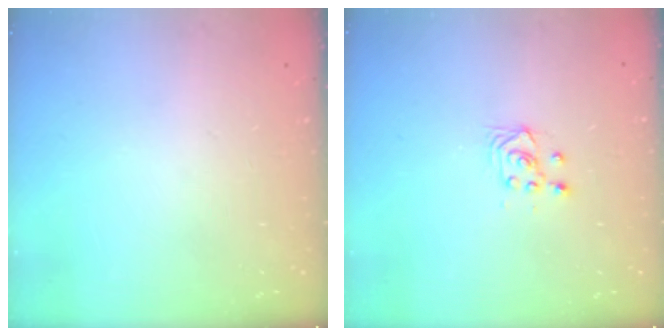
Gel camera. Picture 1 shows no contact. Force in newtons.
{"total": 3.6, "press": 3.2, "slide": 1.6}